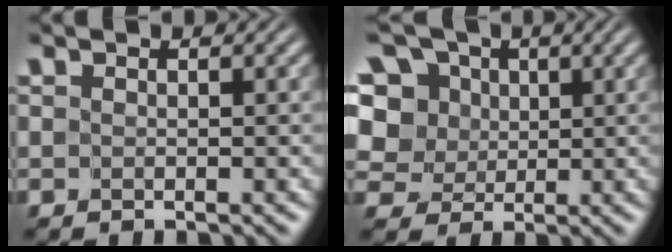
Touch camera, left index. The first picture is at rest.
{"total": 10.7, "force": [4.4, 8.4, 5.0], "torque": [-0.111, 0.038, 0.067]}